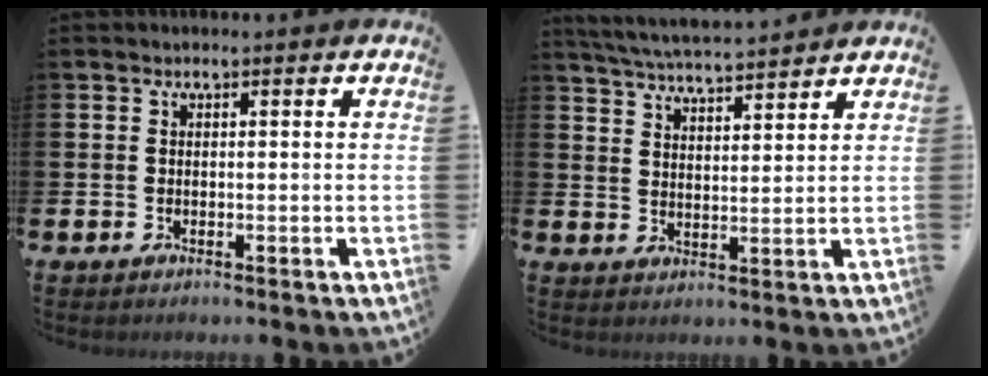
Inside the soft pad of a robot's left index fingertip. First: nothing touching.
{"total": 5.2, "force": [5.1, 0.0, 0.7], "torque": [-0.030, -0.030, 0.091]}